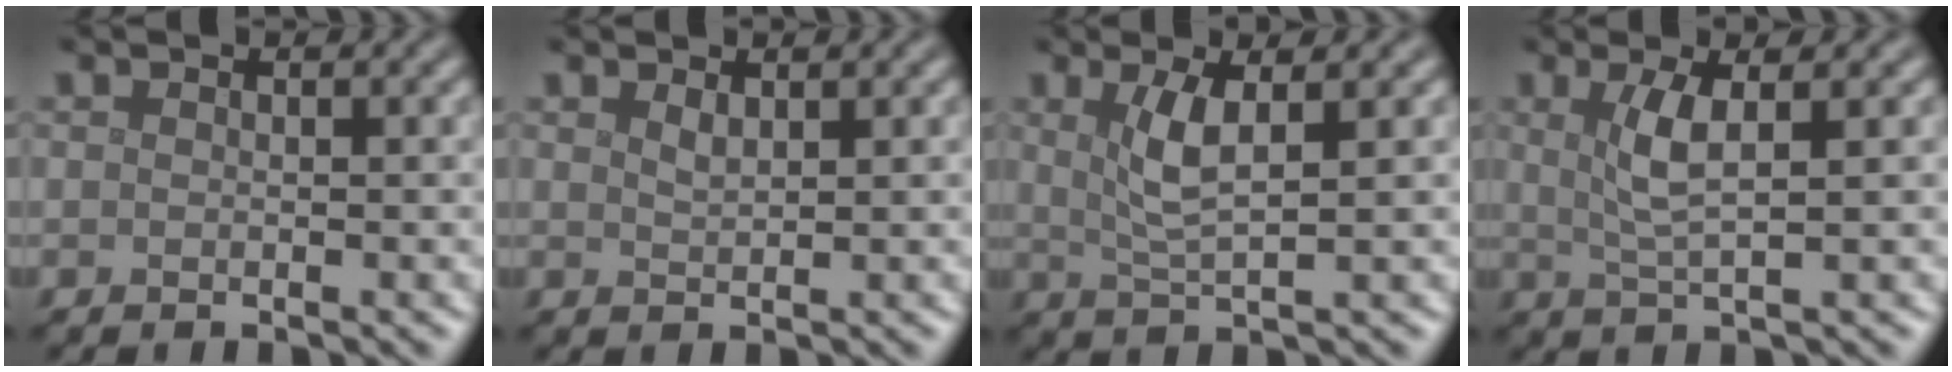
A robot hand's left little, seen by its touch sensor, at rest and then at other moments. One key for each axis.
{"total": 0.9, "fx": 0.8, "fy": 0.2, "fz": 0.5, "tx": -0.010, "ty": 0.000, "tz": 0.015}
{"total": 3.4, "fx": 1.1, "fy": 0.8, "fz": 3.1, "tx": -0.064, "ty": -0.003, "tz": 0.024}
{"total": 3.3, "fx": 0.9, "fy": 0.8, "fz": 3.1, "tx": -0.062, "ty": -0.002, "tz": 0.020}